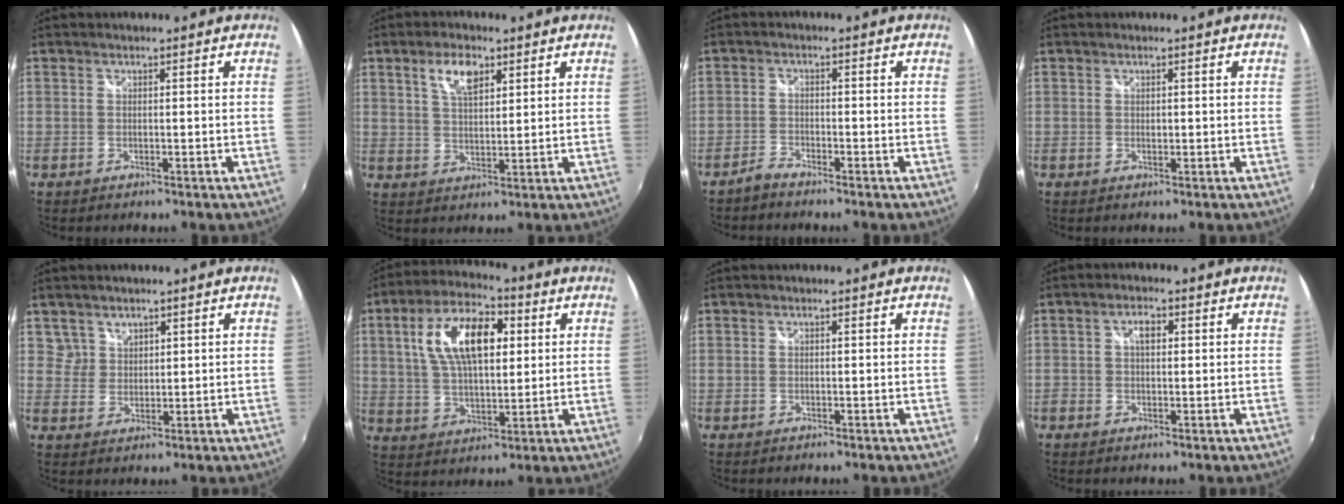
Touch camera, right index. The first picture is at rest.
{"total": 6.1, "force": [3.2, 2.8, 4.4], "torque": [-0.078, 0.009, 0.059]}
{"total": 2.2, "force": [-2.1, 0.3, 0.5], "torque": [-0.019, -0.003, -0.048]}
{"total": 0.6, "force": [0.0, 0.5, 0.3], "torque": [-0.005, -0.002, 0.001]}
{"total": 3.3, "force": [2.2, 2.4, -0.2], "torque": [0.016, 0.012, 0.042]}
{"total": 14.8, "force": [4.1, 7.3, 12.3], "torque": [-0.225, 0.026, 0.073]}
{"total": 0.0}
{"total": 2.6, "force": [0.5, 1.6, 2.0], "torque": [-0.035, 0.010, 0.008]}